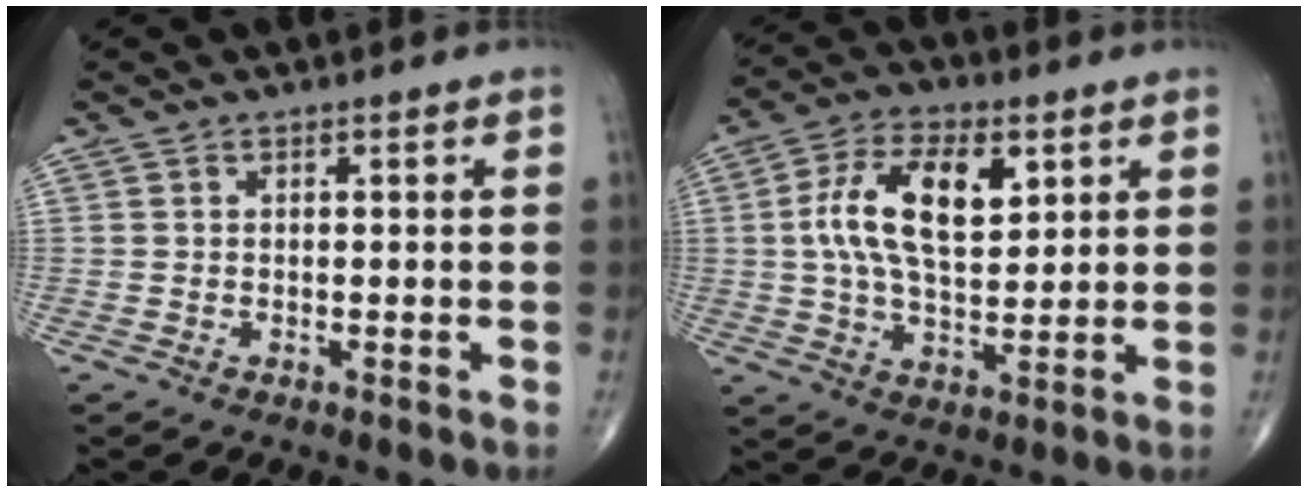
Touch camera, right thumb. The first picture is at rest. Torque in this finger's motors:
{"motor_torque": [1.33, 1.53, 1.34, 0.21, 0.14]}